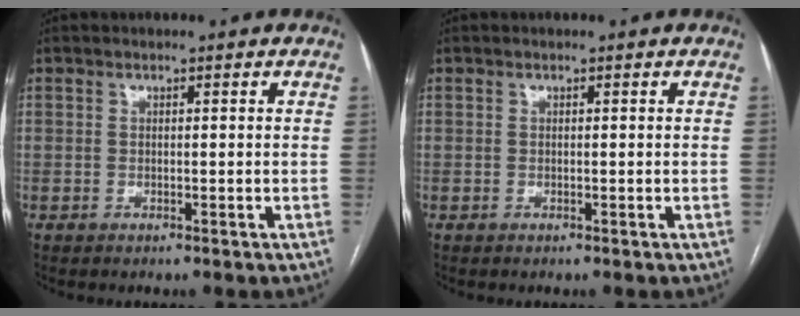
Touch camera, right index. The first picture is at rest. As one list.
[{"total": 0.0}]